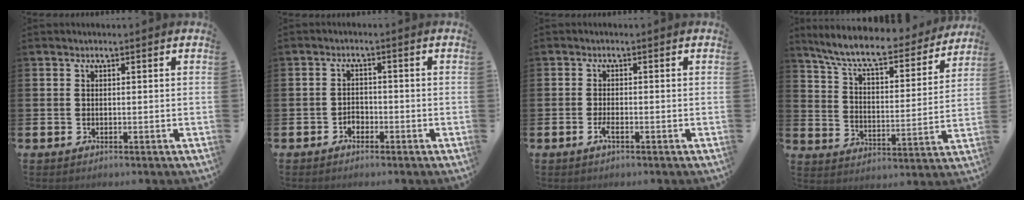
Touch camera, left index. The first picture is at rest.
{"total": 2.0, "force": [-1.4, 1.3, 0.3], "torque": [-0.016, 0.006, -0.030]}
{"total": 1.6, "force": [-0.9, 0.3, 1.3], "torque": [-0.031, 0.002, -0.015]}
{"total": 9.1, "force": [8.1, 1.5, 3.7], "torque": [-0.102, -0.053, 0.136]}